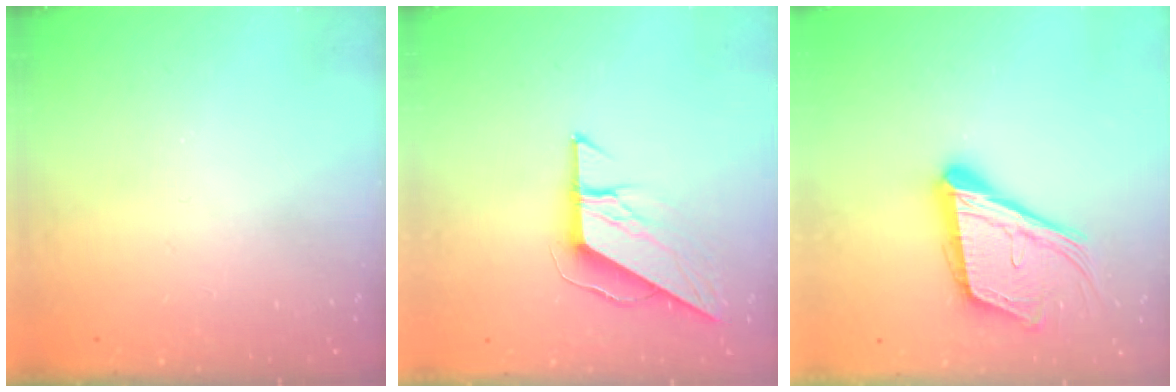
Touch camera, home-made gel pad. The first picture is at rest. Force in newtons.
{"total": 8.3, "press": 8.3, "slide": 0.7}
{"total": 18.5, "press": 18.2, "slide": 3.5}